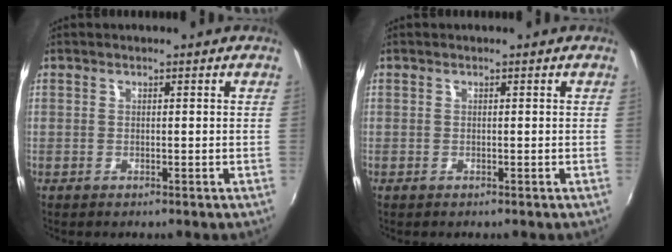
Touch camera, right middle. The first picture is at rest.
{"total": 0.0}